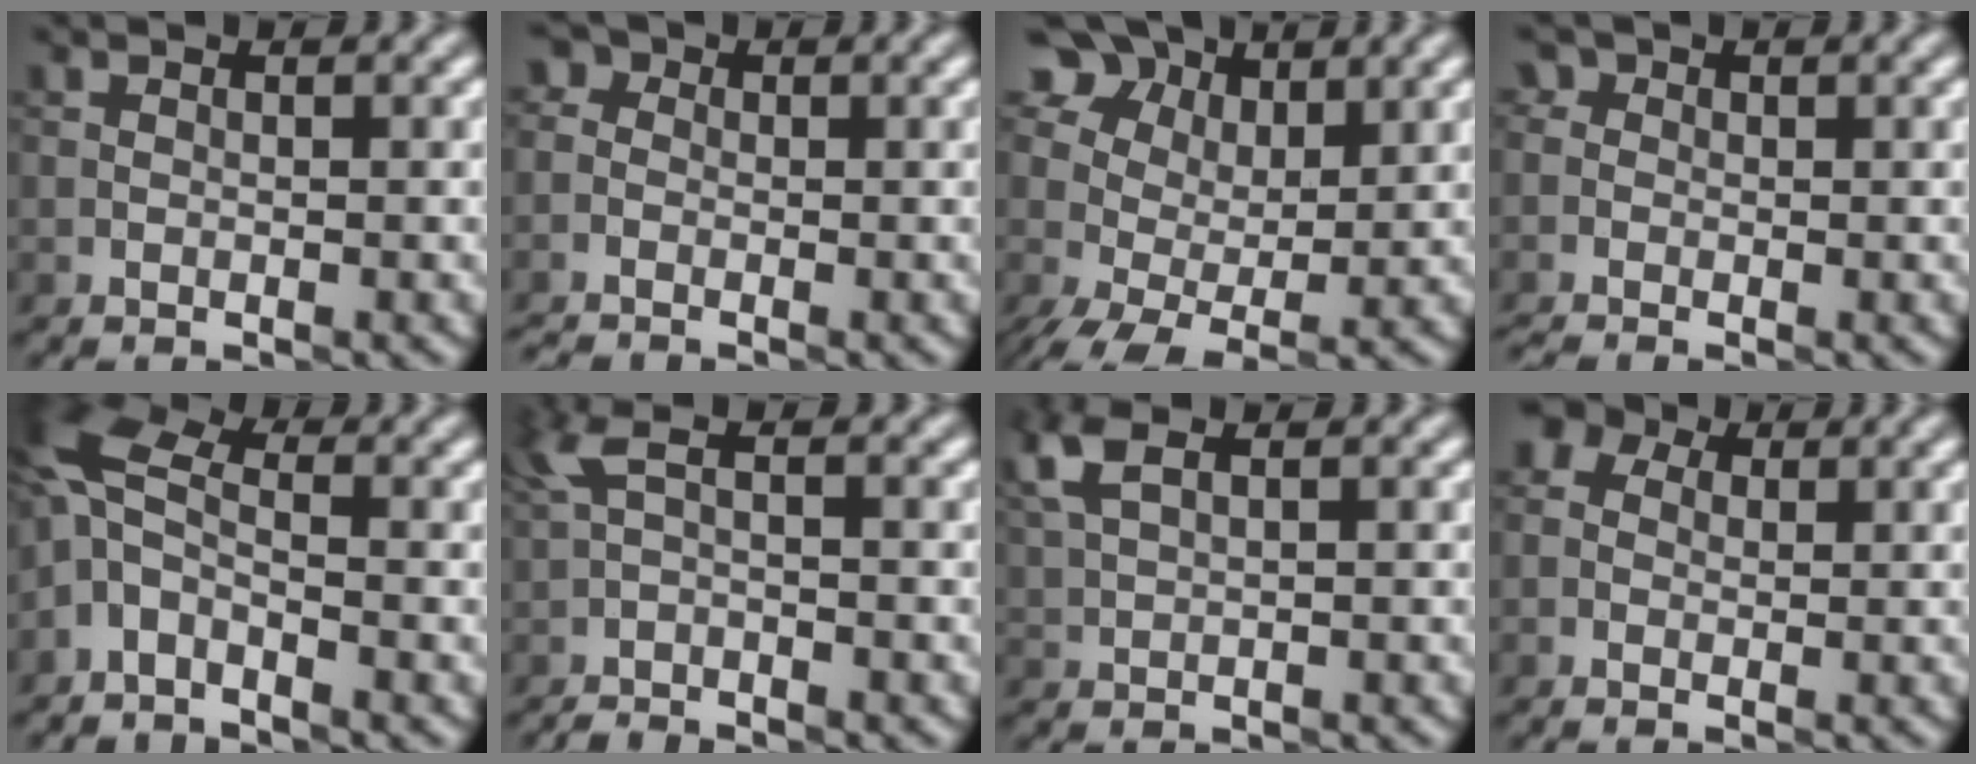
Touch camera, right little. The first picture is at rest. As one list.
[{"total": 2.8, "force": [-1.6, 1.9, 1.1], "torque": [-0.009, 0.010, -0.041]}, {"total": 7.3, "force": [3.6, 4.8, 4.2], "torque": [-0.091, 0.002, 0.069]}, {"total": 1.8, "force": [-0.9, 1.4, 0.8], "torque": [-0.011, 0.010, -0.027]}, {"total": 4.2, "force": [-1.6, 2.3, 3.2], "torque": [-0.075, 0.013, -0.045]}, {"total": 2.5, "force": [-1.3, 0.4, 2.2], "torque": [-0.051, -0.006, -0.027]}, {"total": 2.8, "force": [1.8, 1.1, 1.8], "torque": [-0.048, 0.013, 0.043]}, {"total": 3.3, "force": [1.4, 2.5, 1.6], "torque": [-0.008, 0.020, -0.013]}]